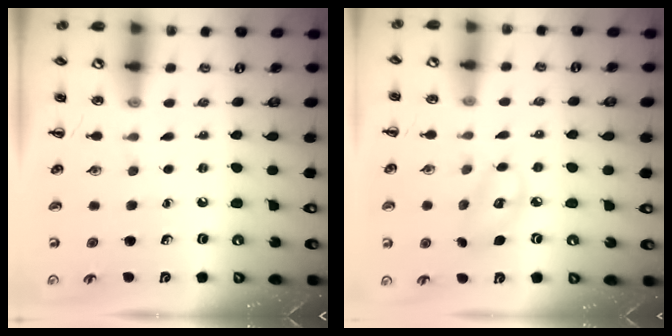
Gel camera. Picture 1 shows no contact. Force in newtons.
{"total": 6.7, "press": 6.7, "slide": 1.1}